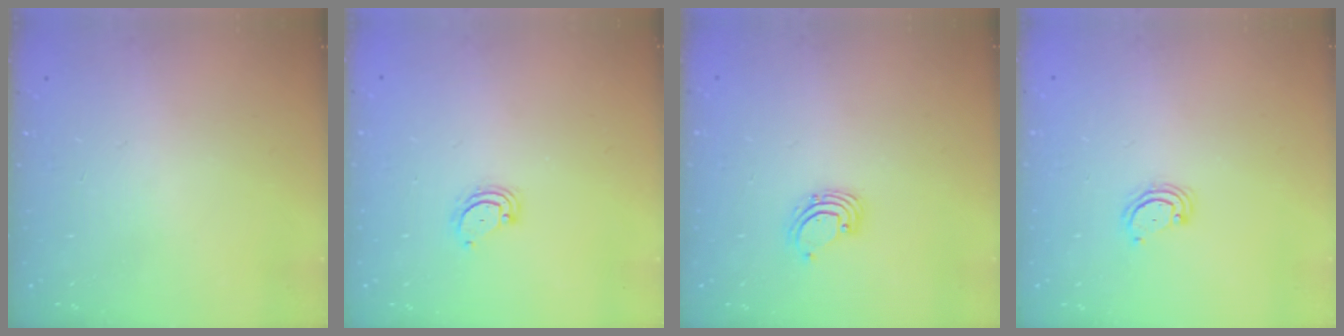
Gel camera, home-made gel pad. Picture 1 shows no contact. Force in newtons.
{"total": 2.3, "press": 2.3, "slide": 0.2}
{"total": 2.3, "press": 2.3, "slide": 0.2}
{"total": 2.9, "press": 2.9, "slide": 0.3}